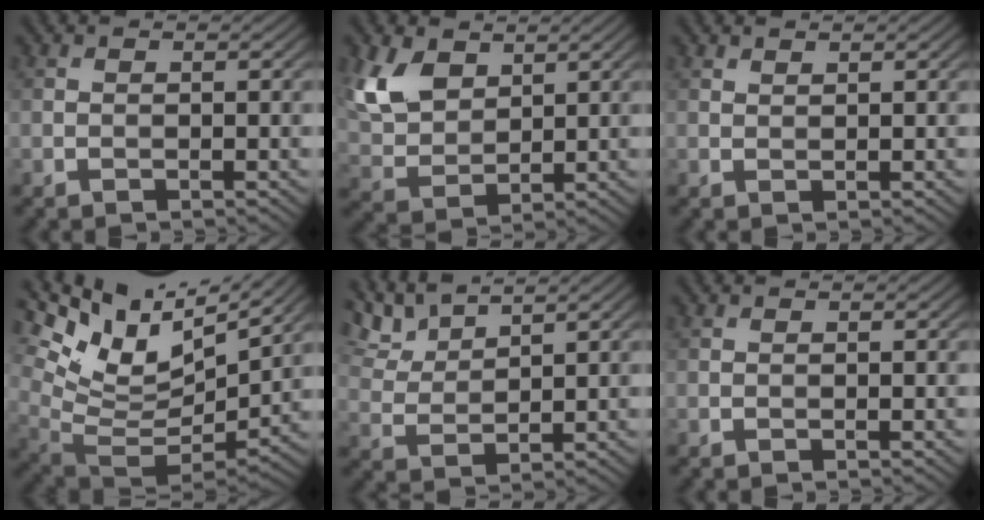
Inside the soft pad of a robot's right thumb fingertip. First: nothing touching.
{"total": 7.7, "force": [4.1, 4.7, 4.5], "torque": [-0.123, -0.002, 0.086]}
{"total": 0.7, "force": [0.7, 0.1, 0.2], "torque": [-0.007, 0.001, 0.016]}
{"total": 14.0, "force": [7.6, 6.0, 10.1], "torque": [-0.214, 0.014, 0.142]}
{"total": 5.3, "force": [4.3, 1.3, 2.8], "torque": [-0.076, 0.011, 0.091]}
{"total": 0.0}